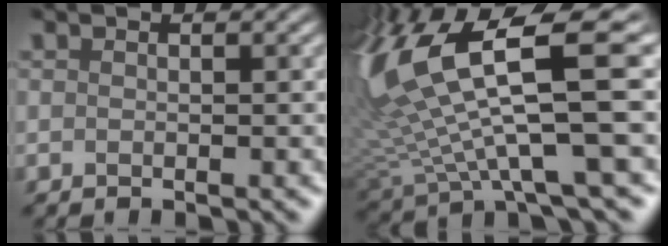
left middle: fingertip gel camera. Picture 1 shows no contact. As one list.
[{"total": 13.8, "force": [6.5, 4.0, 11.5], "torque": [-0.262, 0.008, 0.132]}]